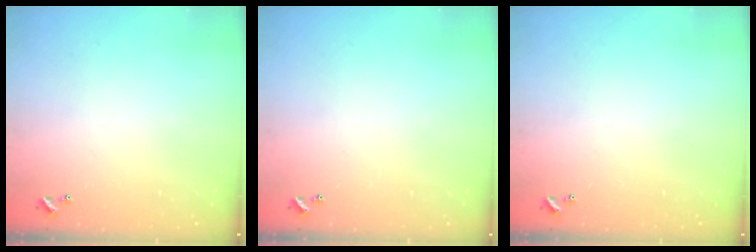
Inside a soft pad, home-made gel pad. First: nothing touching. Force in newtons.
{"total": 0.0}
{"total": 0.0}